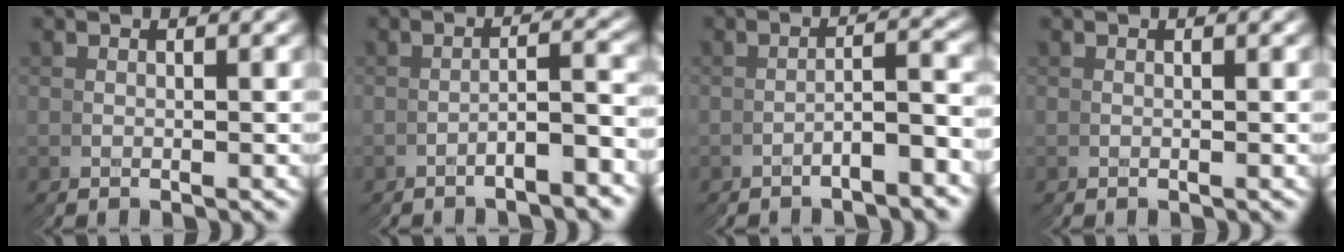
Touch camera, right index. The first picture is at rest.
{"total": 2.8, "force": [-2.4, -0.8, 1.4], "torque": [-0.013, 0.011, -0.045]}
{"total": 2.9, "force": [-2.3, -0.7, 1.5], "torque": [-0.012, 0.011, -0.044]}
{"total": 0.0}